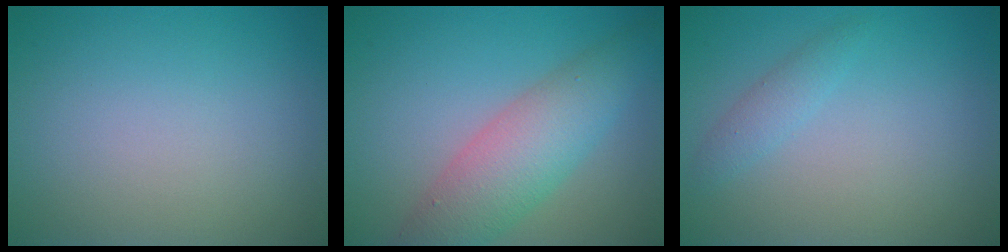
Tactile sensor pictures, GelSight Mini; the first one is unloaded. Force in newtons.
{"total": 6.1, "press": 6.1, "slide": 0.3}
{"total": 1.5, "press": 1.4, "slide": 0.1}